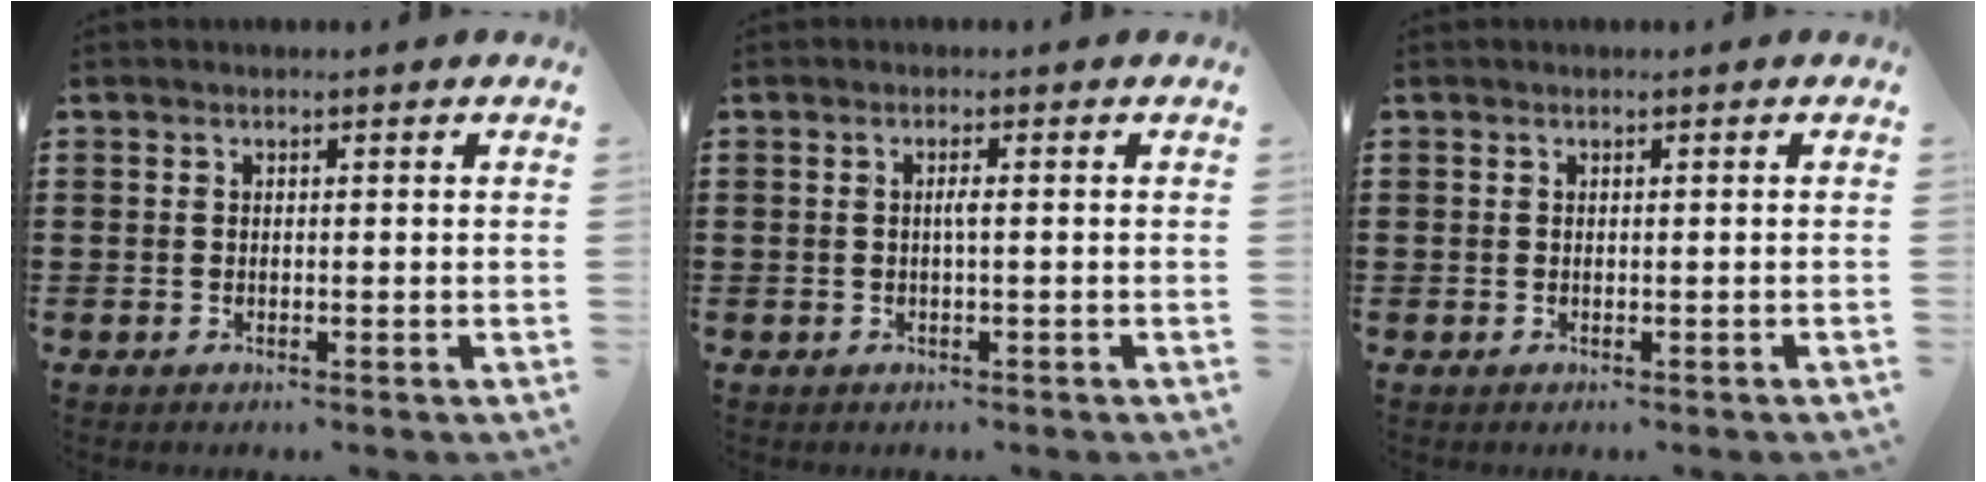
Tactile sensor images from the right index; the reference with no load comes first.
{"total": 1.2, "force": [-0.1, 0.0, 1.2], "torque": [-0.025, -0.003, -0.003]}
{"total": 0.0}